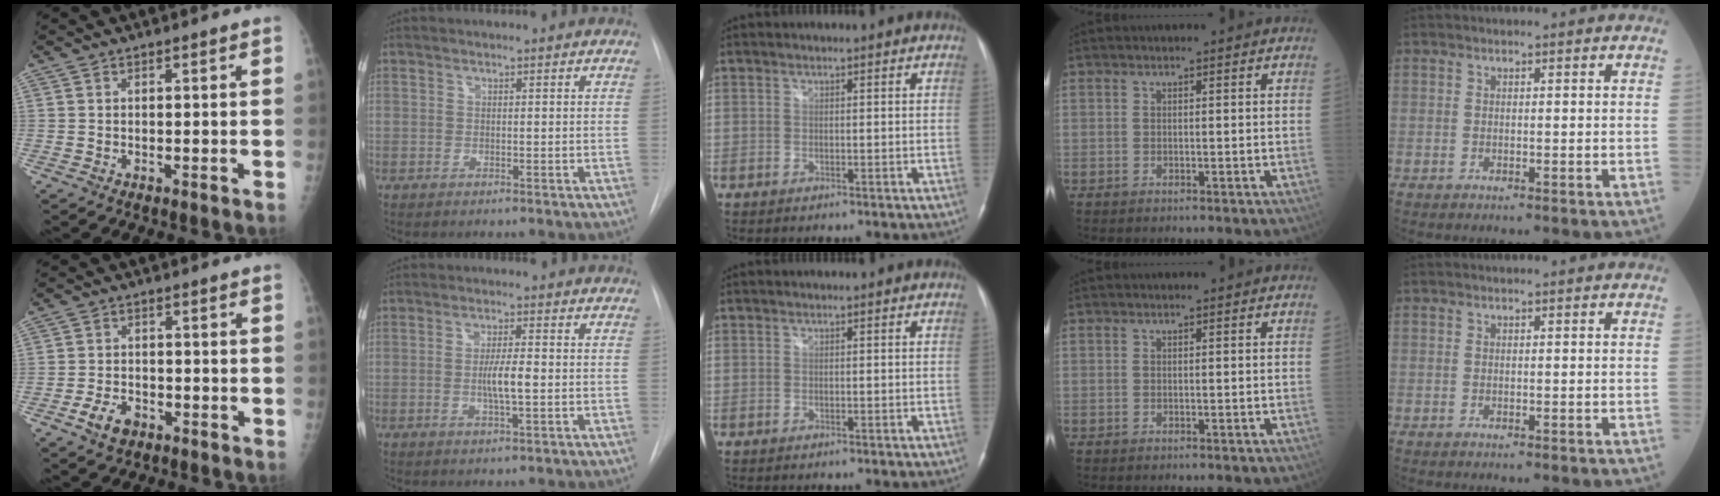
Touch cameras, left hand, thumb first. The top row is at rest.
{"thumb": {"total": 4.5, "force": [-2.4, 2.8, 2.5], "torque": [-0.044, 0.012, -0.040]}, "index": {"total": 4.5, "force": [-0.6, 0.6, 4.4], "torque": [-0.082, -0.004, -0.010]}}